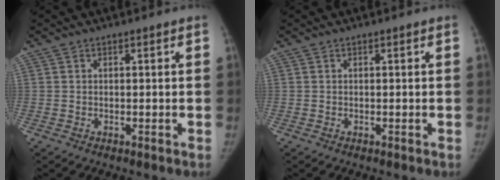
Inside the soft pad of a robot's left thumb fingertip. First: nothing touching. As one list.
[{"total": 0.0}]